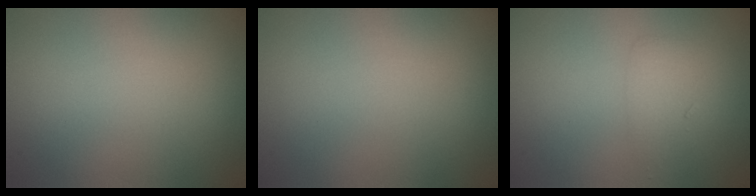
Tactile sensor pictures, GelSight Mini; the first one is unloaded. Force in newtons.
{"total": 0.0}
{"total": 1.7, "press": 1.7, "slide": 0.1}